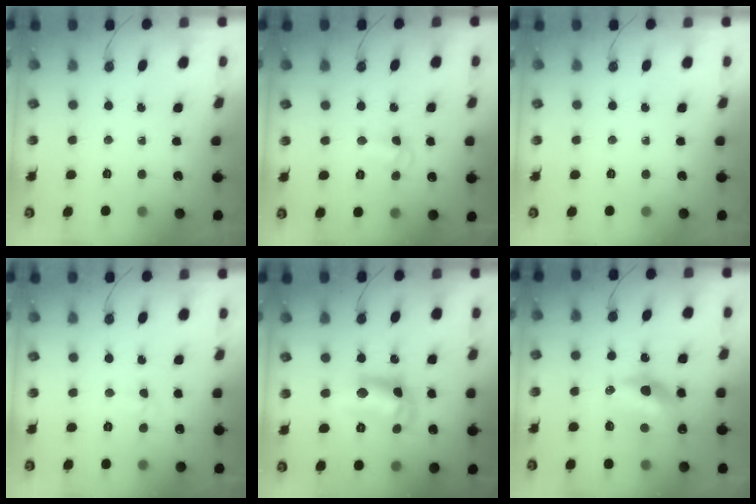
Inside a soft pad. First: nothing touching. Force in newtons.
{"total": 3.7, "press": 3.6, "slide": 0.8}
{"total": 0.0}
{"total": 3.0, "press": 2.8, "slide": 1.1}
{"total": 12.3, "press": 12.3, "slide": 1.3}
{"total": 14.0, "press": 14.0, "slide": 1.2}